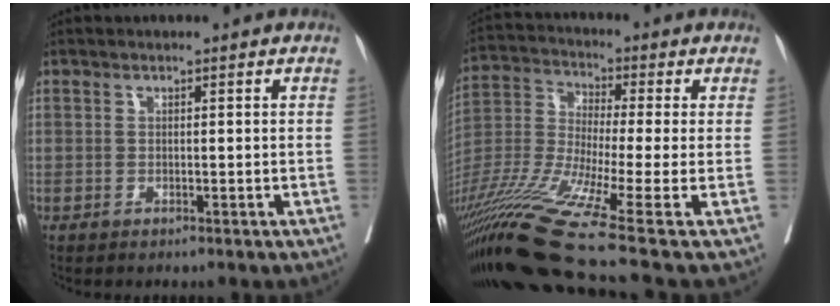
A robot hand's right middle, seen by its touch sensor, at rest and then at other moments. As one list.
[{"total": 17.4, "force": [-9.4, -2.3, 14.4], "torque": [-0.310, -0.048, -0.188]}]